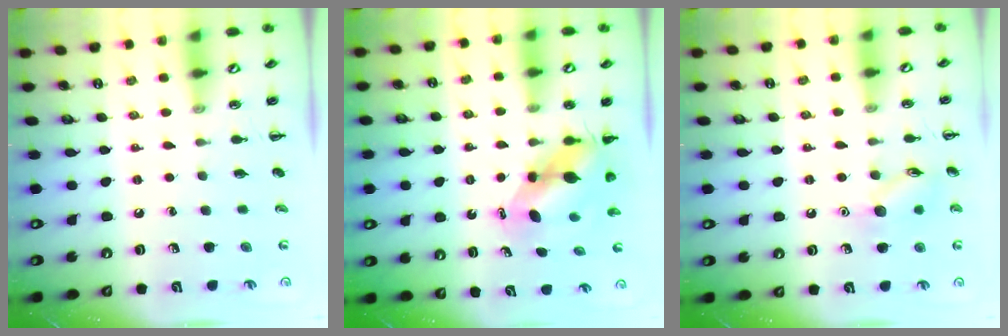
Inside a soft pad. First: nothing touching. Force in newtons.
{"total": 6.9, "press": 6.8, "slide": 1.1}
{"total": 8.6, "press": 8.6, "slide": 0.9}